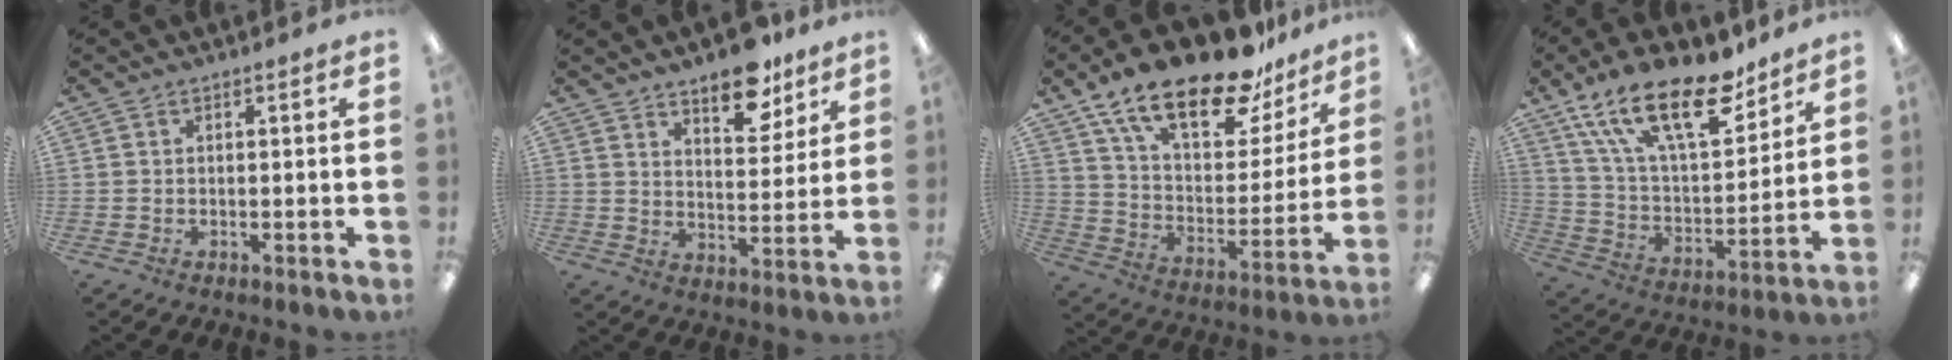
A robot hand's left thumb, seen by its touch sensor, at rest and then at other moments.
{"total": 10.7, "force": [8.7, 4.4, 4.4], "torque": [-0.050, -0.052, 0.152]}
{"total": 23.2, "force": [16.5, 9.1, 13.5], "torque": [-0.224, -0.101, 0.283]}
{"total": 22.9, "force": [15.3, 9.2, 14.4], "torque": [-0.247, -0.083, 0.266]}